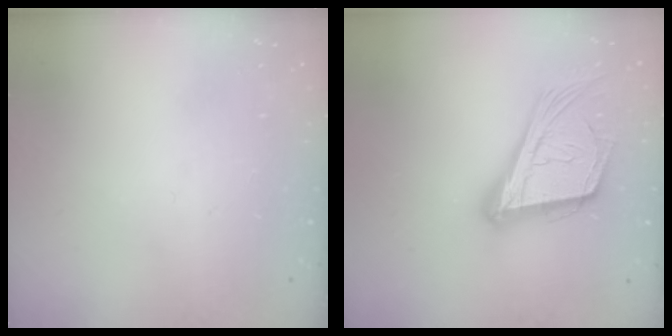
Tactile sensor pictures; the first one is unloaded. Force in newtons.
{"total": 23.2, "press": 22.7, "slide": 5.0}